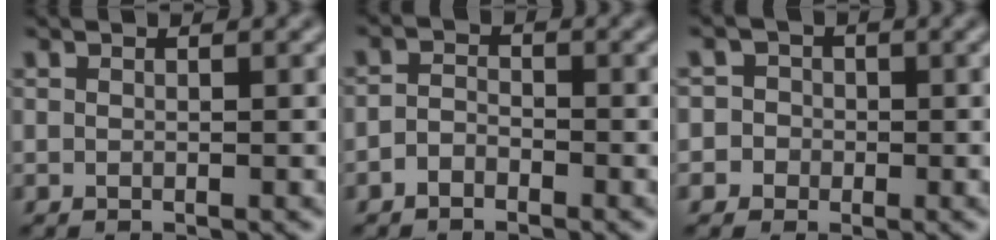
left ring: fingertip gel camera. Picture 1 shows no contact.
{"total": 1.6, "force": [-1.2, 0.9, 0.7], "torque": [-0.011, 0.006, -0.029]}
{"total": 3.9, "force": [-0.8, 3.8, 0.5], "torque": [0.032, 0.019, -0.044]}